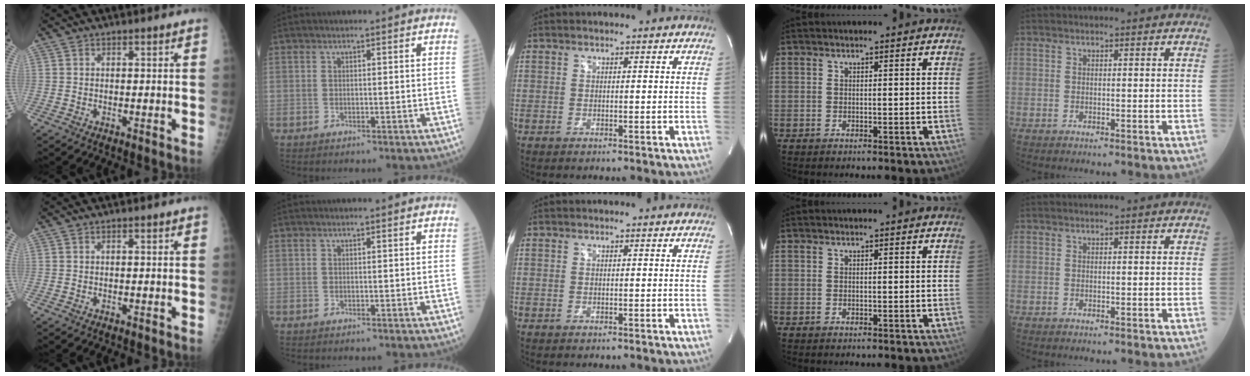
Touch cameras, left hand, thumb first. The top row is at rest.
{}